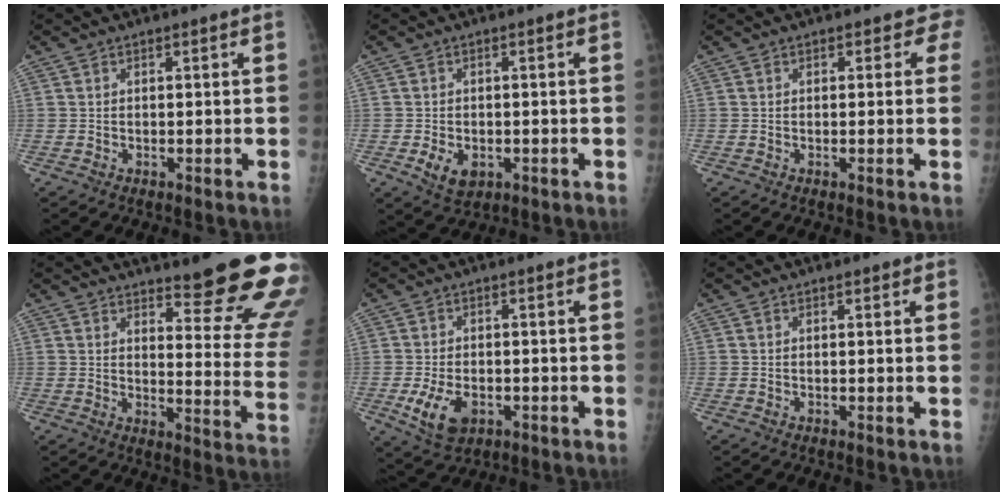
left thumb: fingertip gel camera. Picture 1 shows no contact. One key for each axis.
{"total": 4.8, "fx": -1.5, "fy": 3.4, "fz": 3.1, "tx": -0.044, "ty": -0.002, "tz": -0.015}
{"total": 2.0, "fx": 1.2, "fy": 1.5, "fz": 0.4, "tx": 0.024, "ty": -0.004, "tz": -0.004}
{"total": 19.2, "fx": 15.5, "fy": 3.4, "fz": 10.8, "tx": -0.108, "ty": -0.123, "tz": 0.190}
{"total": 7.2, "fx": -2.3, "fy": 4.6, "fz": 5.1, "tx": -0.089, "ty": -0.003, "tz": -0.031}
{"total": 0.7, "fx": 0.5, "fy": 0.5, "fz": 0.1, "tx": 0.003, "ty": -0.002, "tz": 0.001}